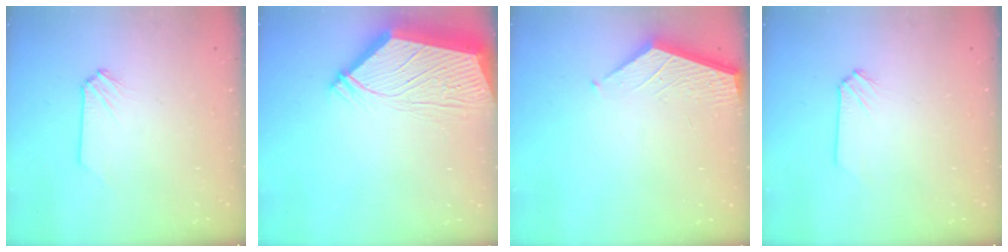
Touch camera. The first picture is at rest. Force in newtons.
{"total": 9.0, "press": 8.9, "slide": 1.1}
{"total": 2.6, "press": 2.6, "slide": 0.4}
{"total": 0.0}